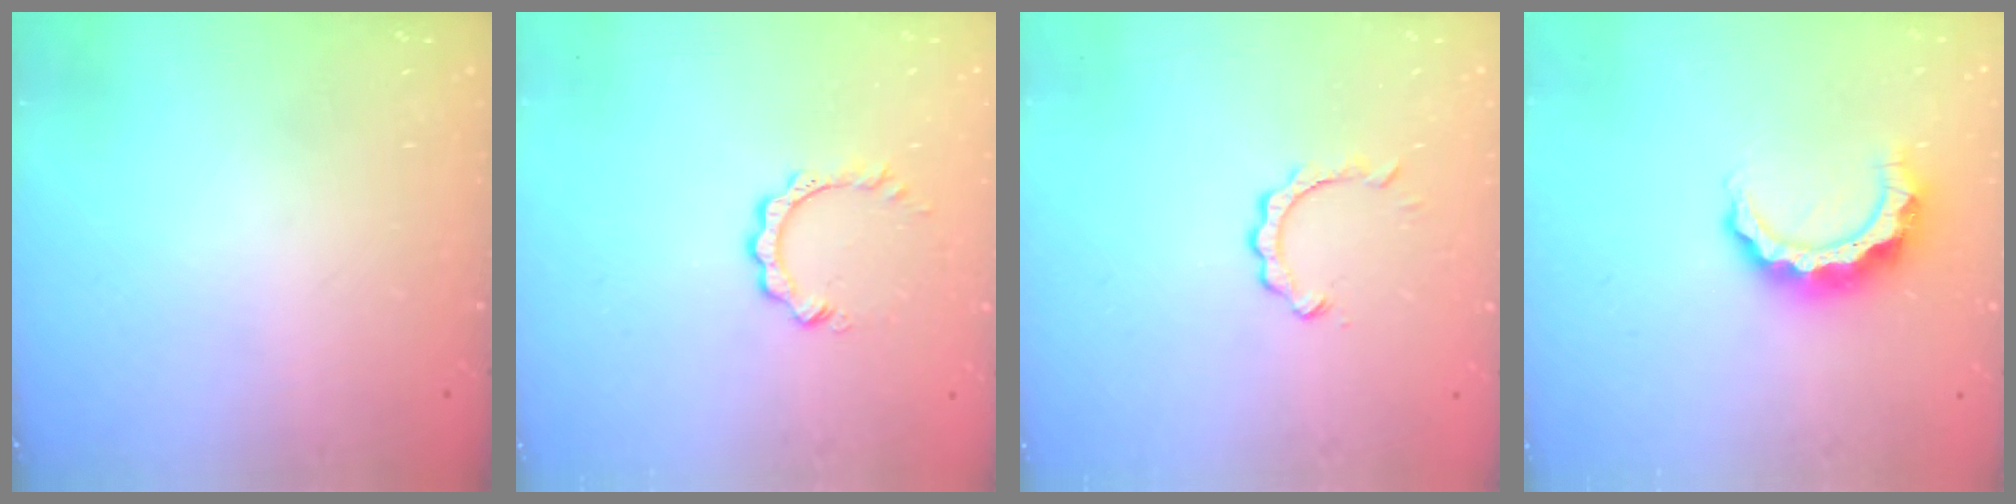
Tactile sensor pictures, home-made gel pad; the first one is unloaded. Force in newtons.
{"total": 6.7, "press": 6.7, "slide": 0.6}
{"total": 2.7, "press": 2.7, "slide": 0.3}
{"total": 9.0, "press": 9.0, "slide": 0.2}